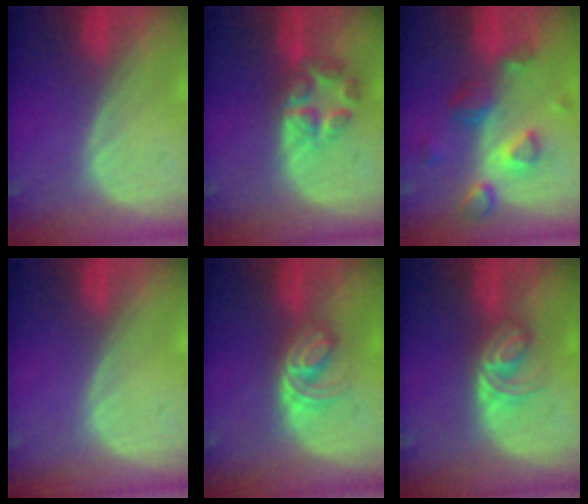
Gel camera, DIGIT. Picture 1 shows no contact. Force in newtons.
{"total": 6.8, "press": 5.8, "slide": 3.6}
{"total": 7.9, "press": 7.0, "slide": 3.6}
{"total": 0.0}
{"total": 5.8, "press": 5.0, "slide": 2.9}
{"total": 5.9, "press": 5.2, "slide": 2.9}